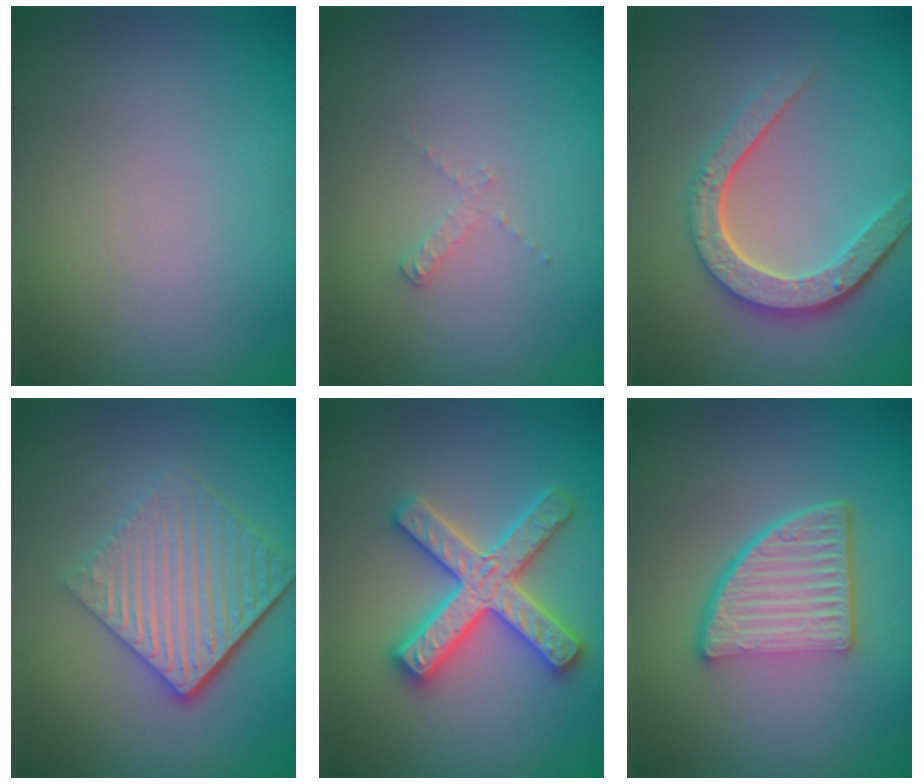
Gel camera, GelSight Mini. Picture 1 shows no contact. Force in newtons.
{"total": 0.8, "press": 0.8, "slide": 0.1}
{"total": 4.7, "press": 3.6, "slide": 3.0}
{"total": 5.9, "press": 4.0, "slide": 4.3}
{"total": 5.0, "press": 5.0, "slide": 0.8}
{"total": 5.5, "press": 3.9, "slide": 3.8}